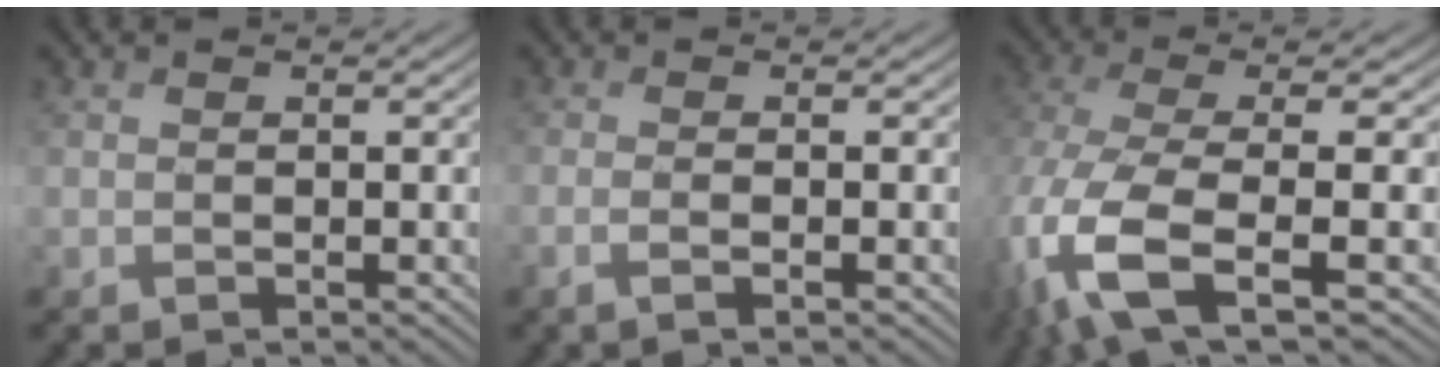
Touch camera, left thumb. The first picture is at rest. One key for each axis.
{"total": 1.9, "fx": -0.7, "fy": -0.1, "fz": 1.7, "tx": -0.037, "ty": 0.005, "tz": -0.016}
{"total": 10.7, "fx": -3.3, "fy": 3.6, "fz": 9.5, "tx": -0.220, "ty": -0.023, "tz": -0.065}